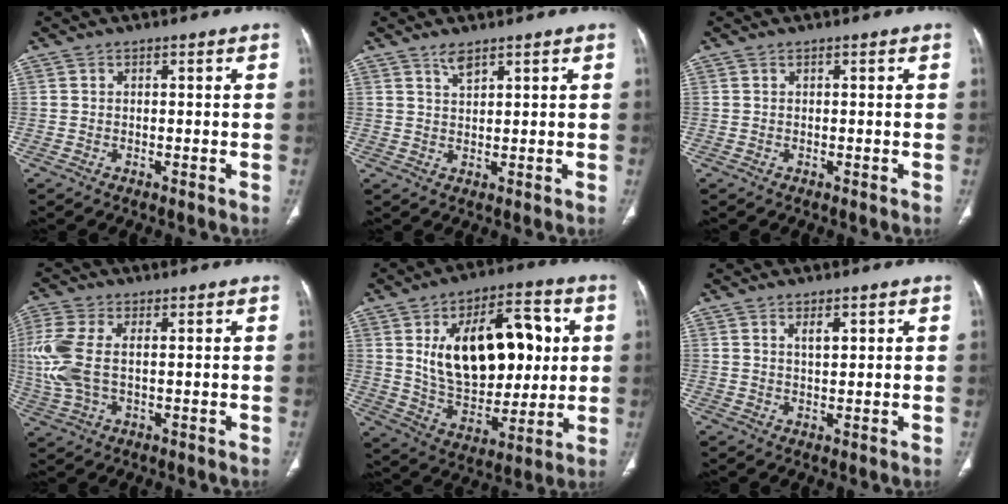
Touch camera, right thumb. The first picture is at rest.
{"total": 2.4, "force": [1.9, 0.6, 1.3], "torque": [-0.020, -0.008, 0.040]}
{"total": 0.0}
{"total": 9.9, "force": [1.2, 5.5, 8.1], "torque": [-0.223, 0.008, 0.027]}
{"total": 23.7, "force": [4.7, 13.4, 19.0], "torque": [-0.260, -0.005, 0.084]}
{"total": 2.5, "force": [1.3, 0.9, 1.9], "torque": [-0.028, -0.008, 0.024]}